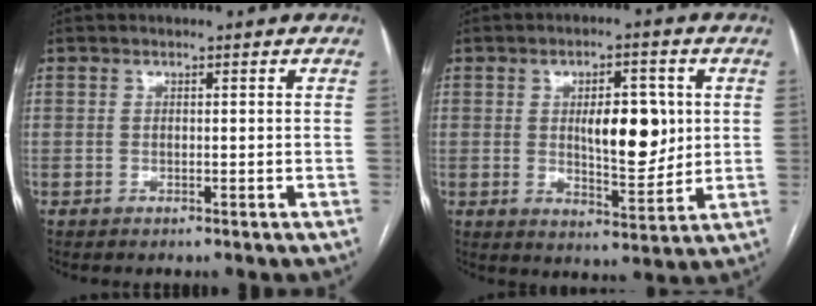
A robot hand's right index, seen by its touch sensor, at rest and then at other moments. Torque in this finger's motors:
{"motor_torque": [0.38, 0.30, 0.33, 0.11]}